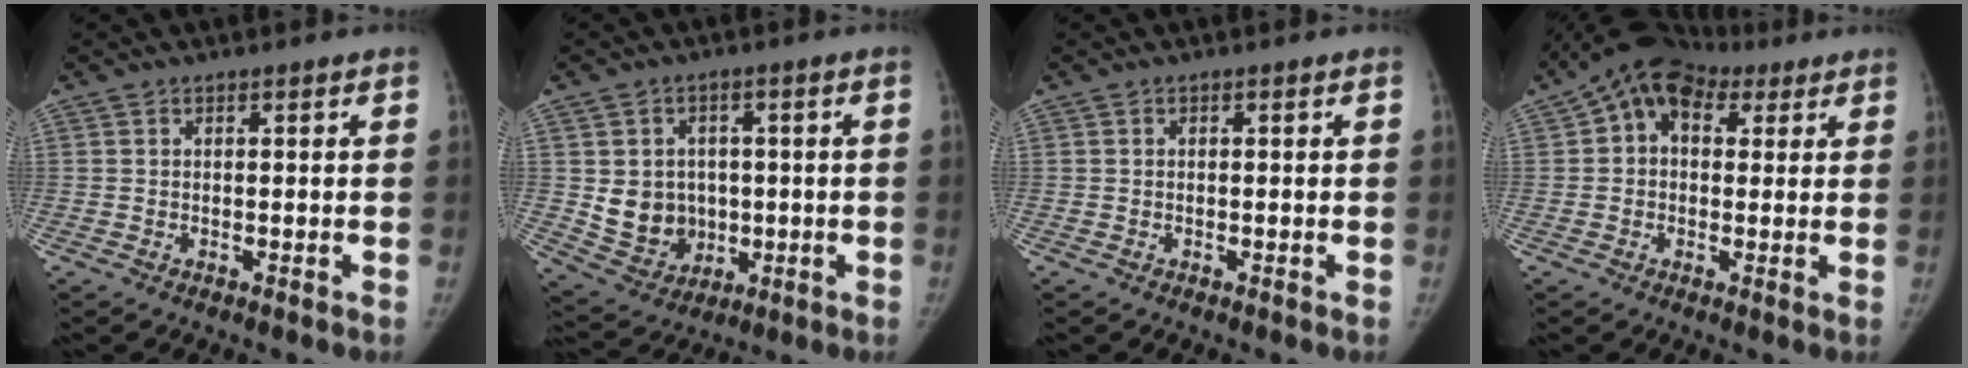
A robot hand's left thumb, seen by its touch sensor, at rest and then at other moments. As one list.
[{"total": 9.7, "force": [0.0, 8.6, 4.6], "torque": [-0.037, -0.004, 0.018]}, {"total": 0.0}, {"total": 10.8, "force": [4.6, 7.5, 6.3], "torque": [-0.071, 0.022, 0.069]}]